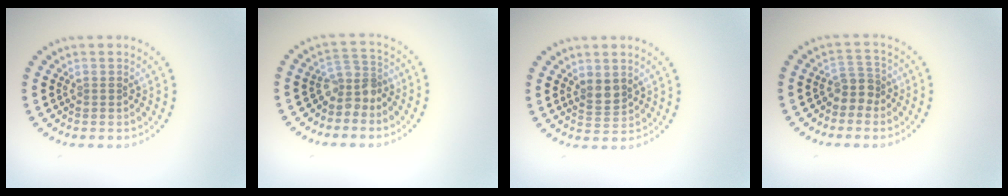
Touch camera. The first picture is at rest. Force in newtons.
{"total": 2.4, "press": 1.8, "slide": 1.6}
{"total": 2.0, "press": 1.7, "slide": 1.0}
{"total": 2.1, "press": 1.7, "slide": 1.3}